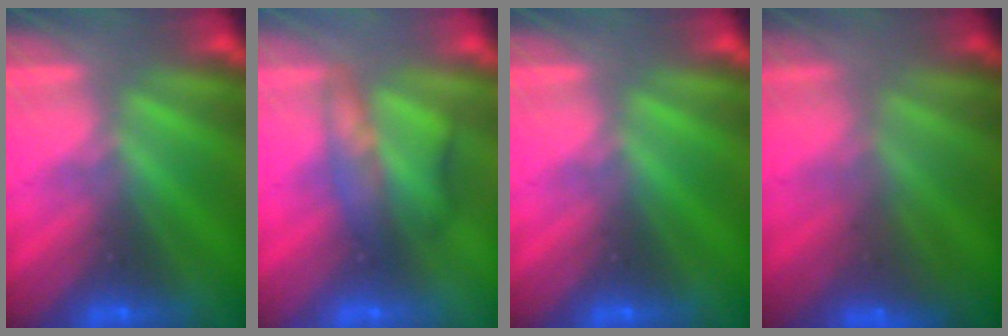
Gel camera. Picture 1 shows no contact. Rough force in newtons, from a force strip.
{"total": 2.3}
{"total": 0.0}
{"total": 2.8}